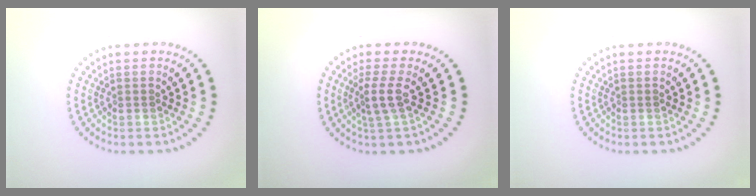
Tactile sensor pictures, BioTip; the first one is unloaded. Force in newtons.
{"total": 2.2, "press": 1.5, "slide": 1.6}
{"total": 0.0}